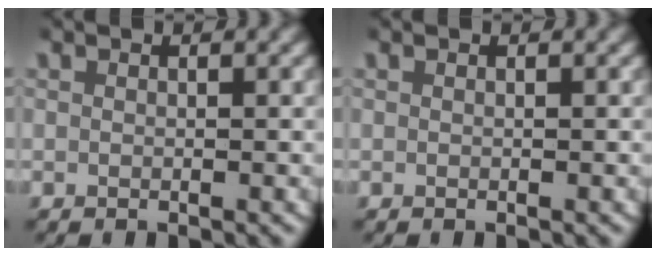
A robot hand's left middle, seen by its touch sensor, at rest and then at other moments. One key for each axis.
{"total": 0.0}